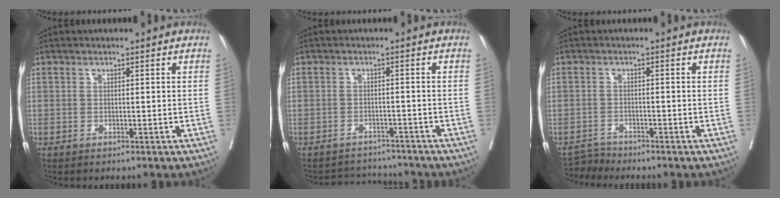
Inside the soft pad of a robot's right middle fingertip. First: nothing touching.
{"total": 5.2, "force": [-5.1, 0.8, -0.5], "torque": [0.008, 0.009, -0.074]}
{"total": 2.2, "force": [-2.0, -0.1, -0.9], "torque": [0.020, -0.011, -0.034]}